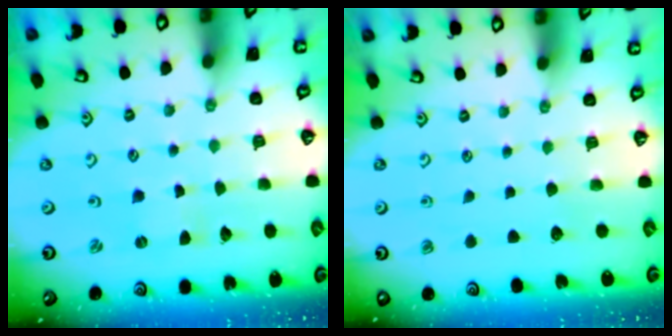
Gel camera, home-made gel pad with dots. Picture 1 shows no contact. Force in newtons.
{"total": 0.0}